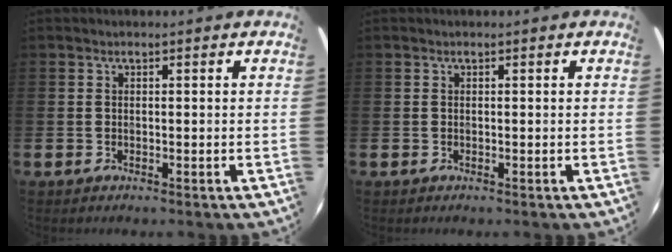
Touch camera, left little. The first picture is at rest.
{"total": 0.0}